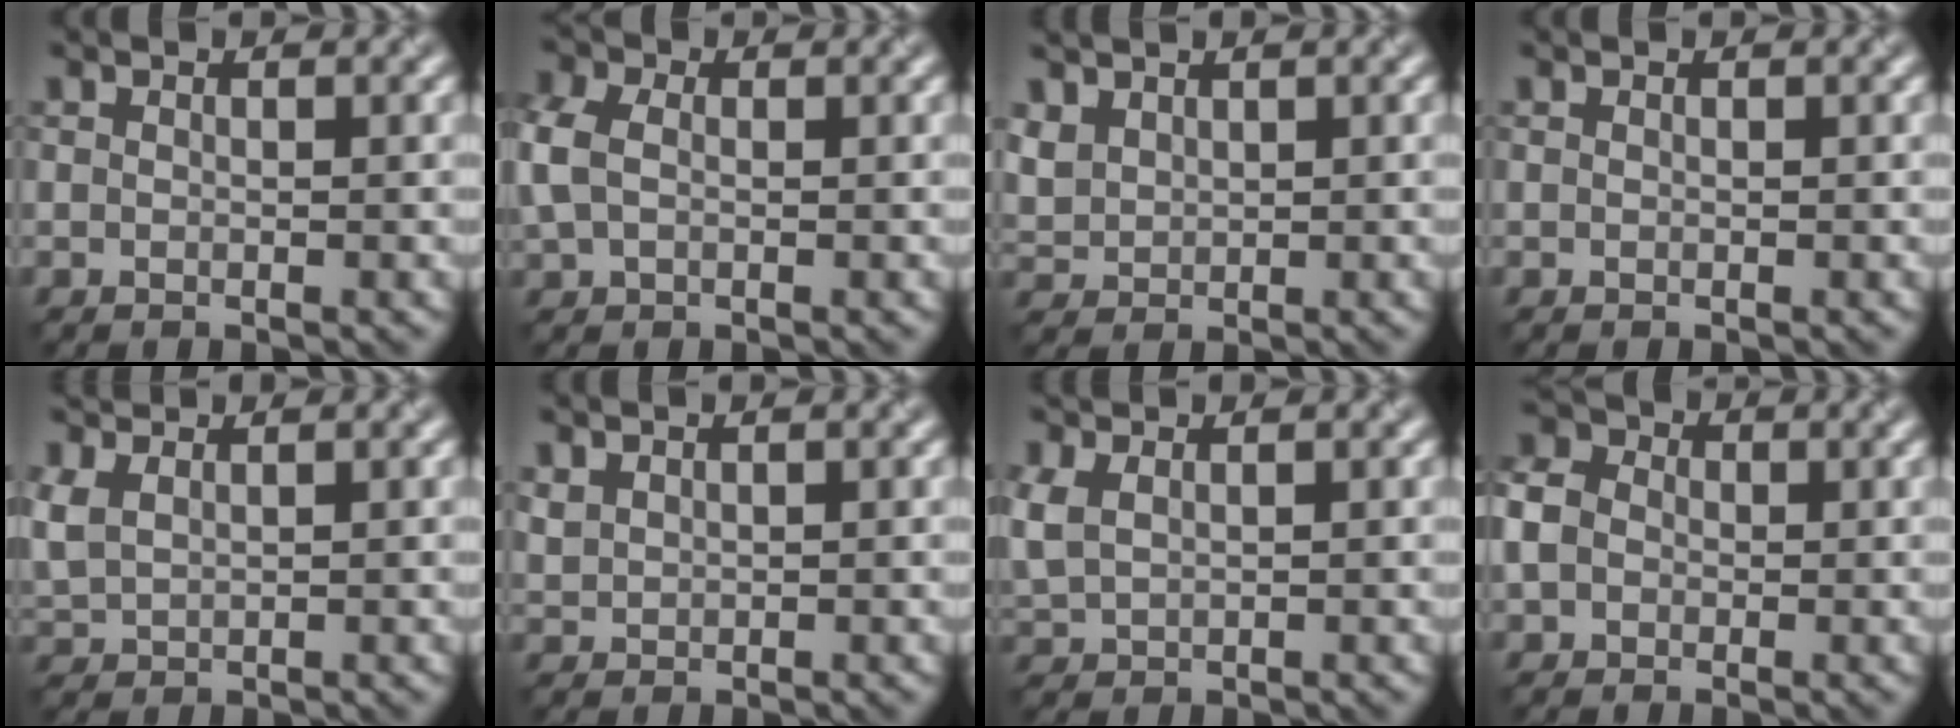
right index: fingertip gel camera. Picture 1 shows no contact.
{"total": 3.4, "force": [0.3, 2.5, 2.2], "torque": [-0.070, 0.007, 0.001]}
{"total": 2.7, "force": [1.5, 1.9, 1.2], "torque": [-0.038, 0.004, 0.036]}
{"total": 0.0}
{"total": 3.3, "force": [1.8, 1.8, 2.0], "torque": [-0.064, 0.013, 0.044]}
{"total": 1.1, "force": [0.9, 0.6, 0.3], "torque": [-0.015, 0.001, 0.025]}
{"total": 3.1, "force": [1.3, 1.8, 2.1], "torque": [-0.070, 0.010, 0.034]}
{"total": 4.4, "force": [-0.1, 3.8, 2.2], "torque": [-0.054, 0.014, -0.015]}